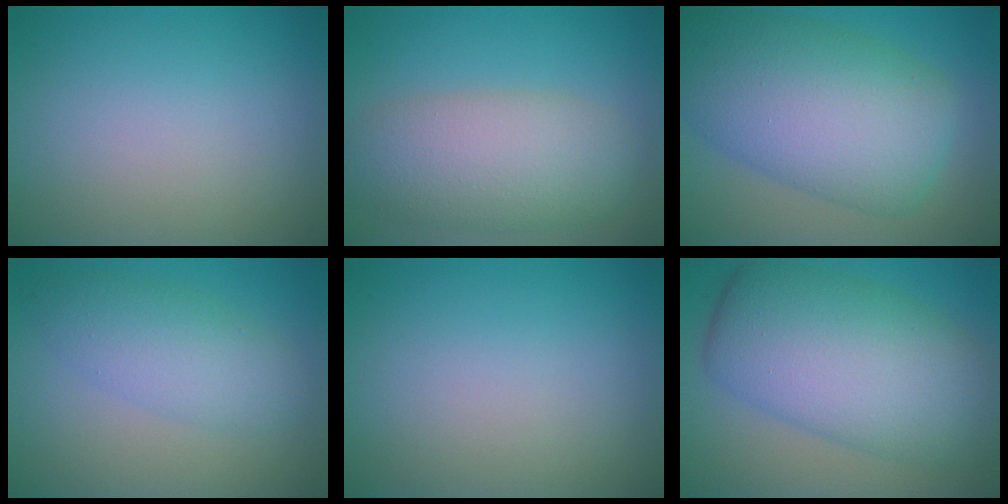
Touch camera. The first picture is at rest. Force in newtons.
{"total": 6.7, "press": 6.7, "slide": 0.1}
{"total": 11.7, "press": 11.7, "slide": 0.2}
{"total": 4.2, "press": 4.2, "slide": 0.1}
{"total": 0.0}
{"total": 10.8, "press": 10.7, "slide": 0.3}